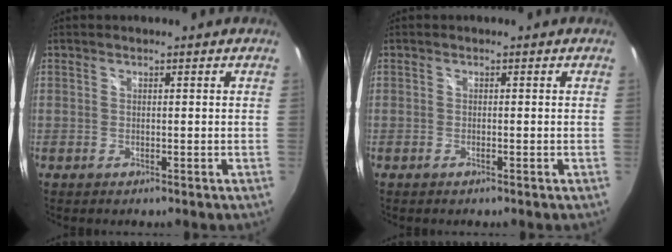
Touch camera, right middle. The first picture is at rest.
{"total": 1.0, "force": [-0.6, -0.1, 0.8], "torque": [-0.010, 0.000, -0.012]}